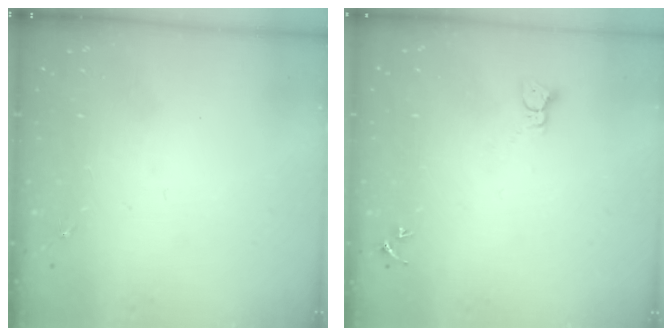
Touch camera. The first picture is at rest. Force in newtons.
{"total": 2.3, "press": 2.3, "slide": 0.3}